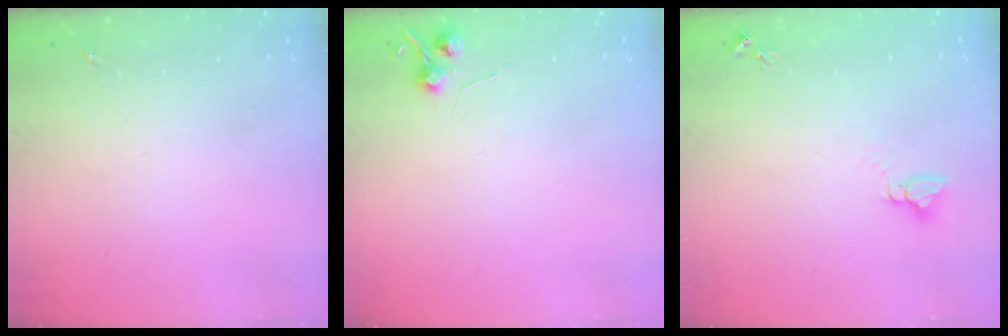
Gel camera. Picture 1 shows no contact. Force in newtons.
{"total": 5.8, "press": 5.8, "slide": 0.7}
{"total": 2.7, "press": 2.7, "slide": 0.1}